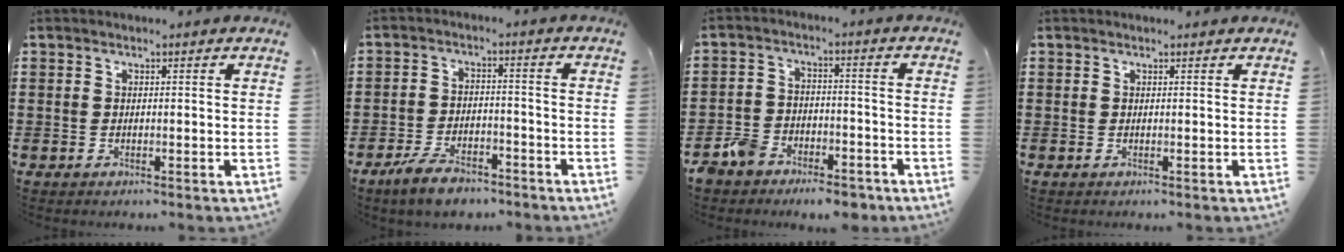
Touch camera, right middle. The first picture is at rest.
{"total": 5.3, "force": [-4.3, 2.1, 2.3], "torque": [-0.050, 0.008, -0.085]}
{"total": 5.9, "force": [-5.3, 2.2, 1.5], "torque": [-0.051, 0.009, -0.113]}
{"total": 0.0}